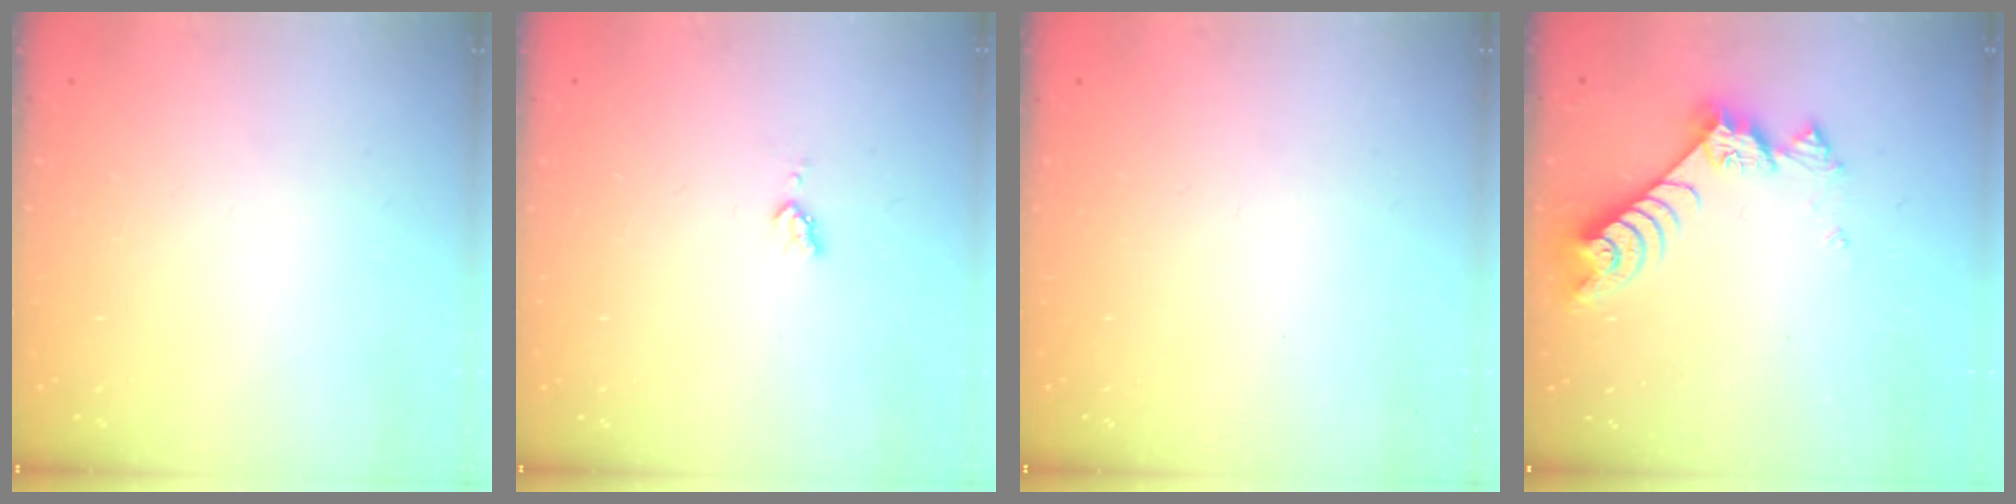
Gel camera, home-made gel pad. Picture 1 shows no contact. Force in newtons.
{"total": 3.0, "press": 3.0, "slide": 0.4}
{"total": 0.0}
{"total": 7.9, "press": 7.9, "slide": 0.6}